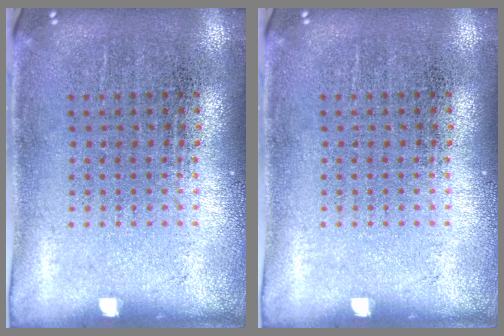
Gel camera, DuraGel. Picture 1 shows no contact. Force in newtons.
{"total": 0.0}